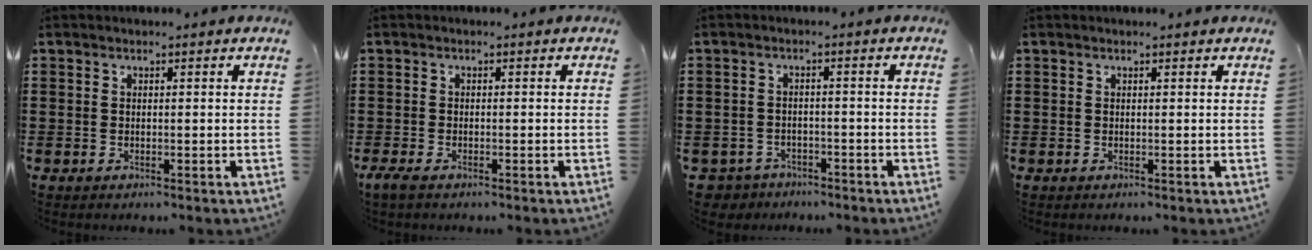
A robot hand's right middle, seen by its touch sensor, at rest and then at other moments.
{"total": 1.3, "force": [-0.8, 0.3, 1.0], "torque": [-0.035, -0.009, -0.020]}
{"total": 2.7, "force": [-2.6, 0.8, -0.1], "torque": [-0.016, -0.005, -0.060]}
{"total": 0.0}